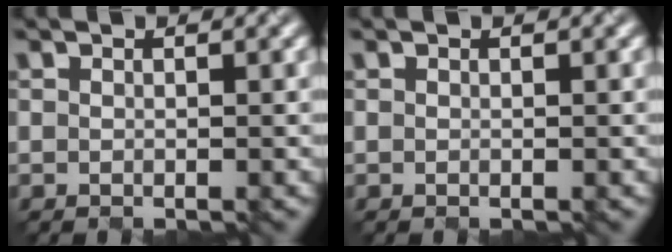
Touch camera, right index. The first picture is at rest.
{"total": 0.0}